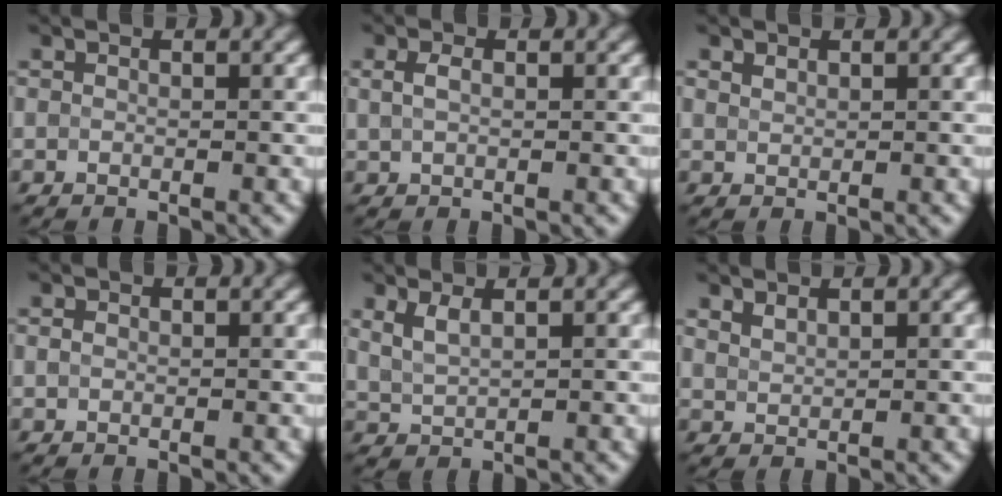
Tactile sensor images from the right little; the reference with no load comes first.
{"total": 1.4, "force": [0.3, 0.9, 1.0], "torque": [-0.026, 0.002, 0.007]}
{"total": 0.9, "force": [0.7, 0.5, 0.3], "torque": [-0.008, 0.000, 0.017]}
{"total": 0.7, "force": [0.1, 0.6, 0.3], "torque": [-0.005, -0.001, 0.000]}
{"total": 1.8, "force": [1.1, 0.7, 1.3], "torque": [-0.032, -0.003, 0.028]}
{"total": 1.2, "force": [1.0, 0.4, 0.4], "torque": [-0.015, -0.002, 0.026]}